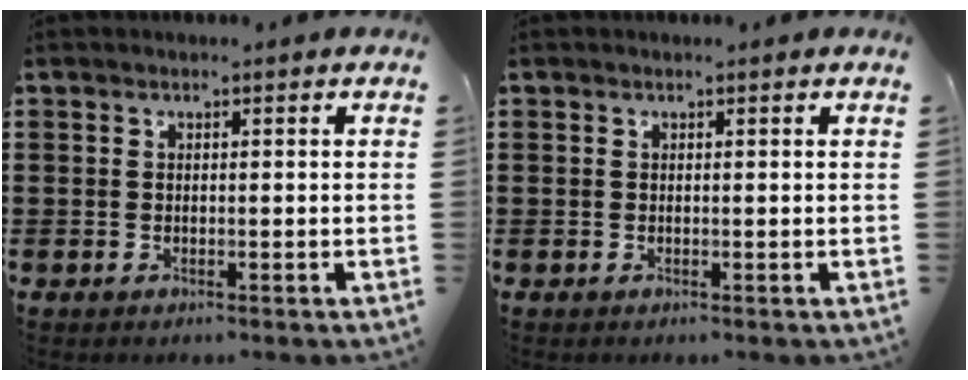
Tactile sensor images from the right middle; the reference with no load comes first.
{"total": 0.0}